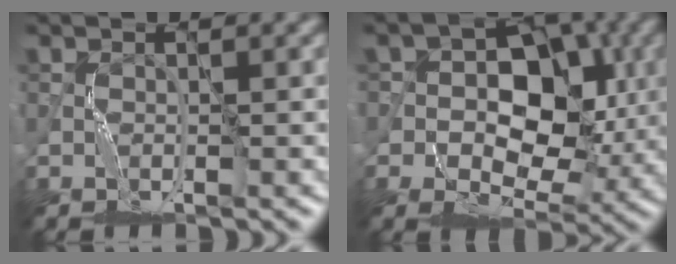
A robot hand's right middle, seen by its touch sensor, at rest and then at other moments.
{"total": 8.4, "force": [-0.2, 5.9, 5.9], "torque": [-0.064, 0.011, -0.011]}